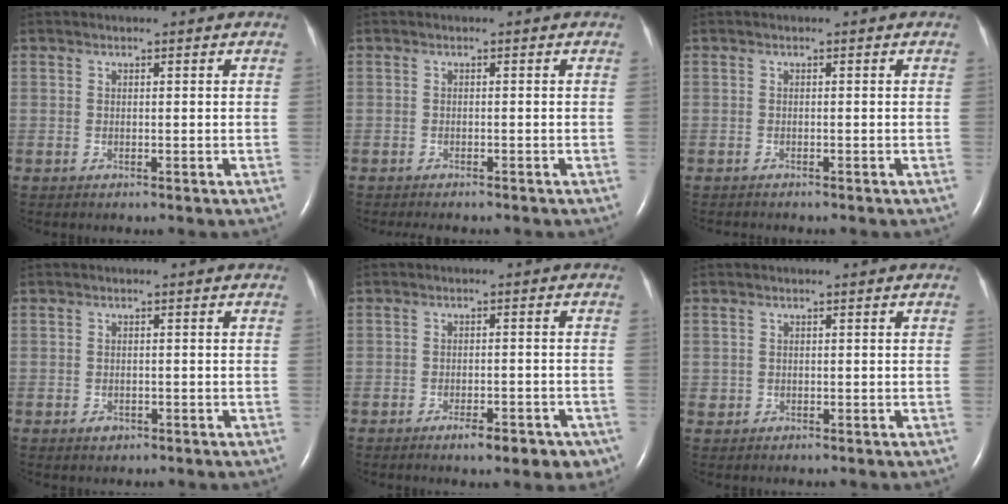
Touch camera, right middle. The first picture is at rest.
{"total": 3.8, "force": [-3.4, 0.9, 1.5], "torque": [-0.018, -0.006, -0.042]}
{"total": 2.0, "force": [-1.8, 0.3, 0.8], "torque": [-0.016, -0.004, -0.021]}
{"total": 1.2, "force": [-0.7, 0.9, 0.5], "torque": [-0.010, 0.001, -0.006]}
{"total": 6.1, "force": [-4.1, 2.0, 4.0], "torque": [-0.039, 0.000, -0.053]}
{"total": 0.7, "force": [-0.1, 0.7, 0.1], "torque": [0.002, 0.004, -0.001]}